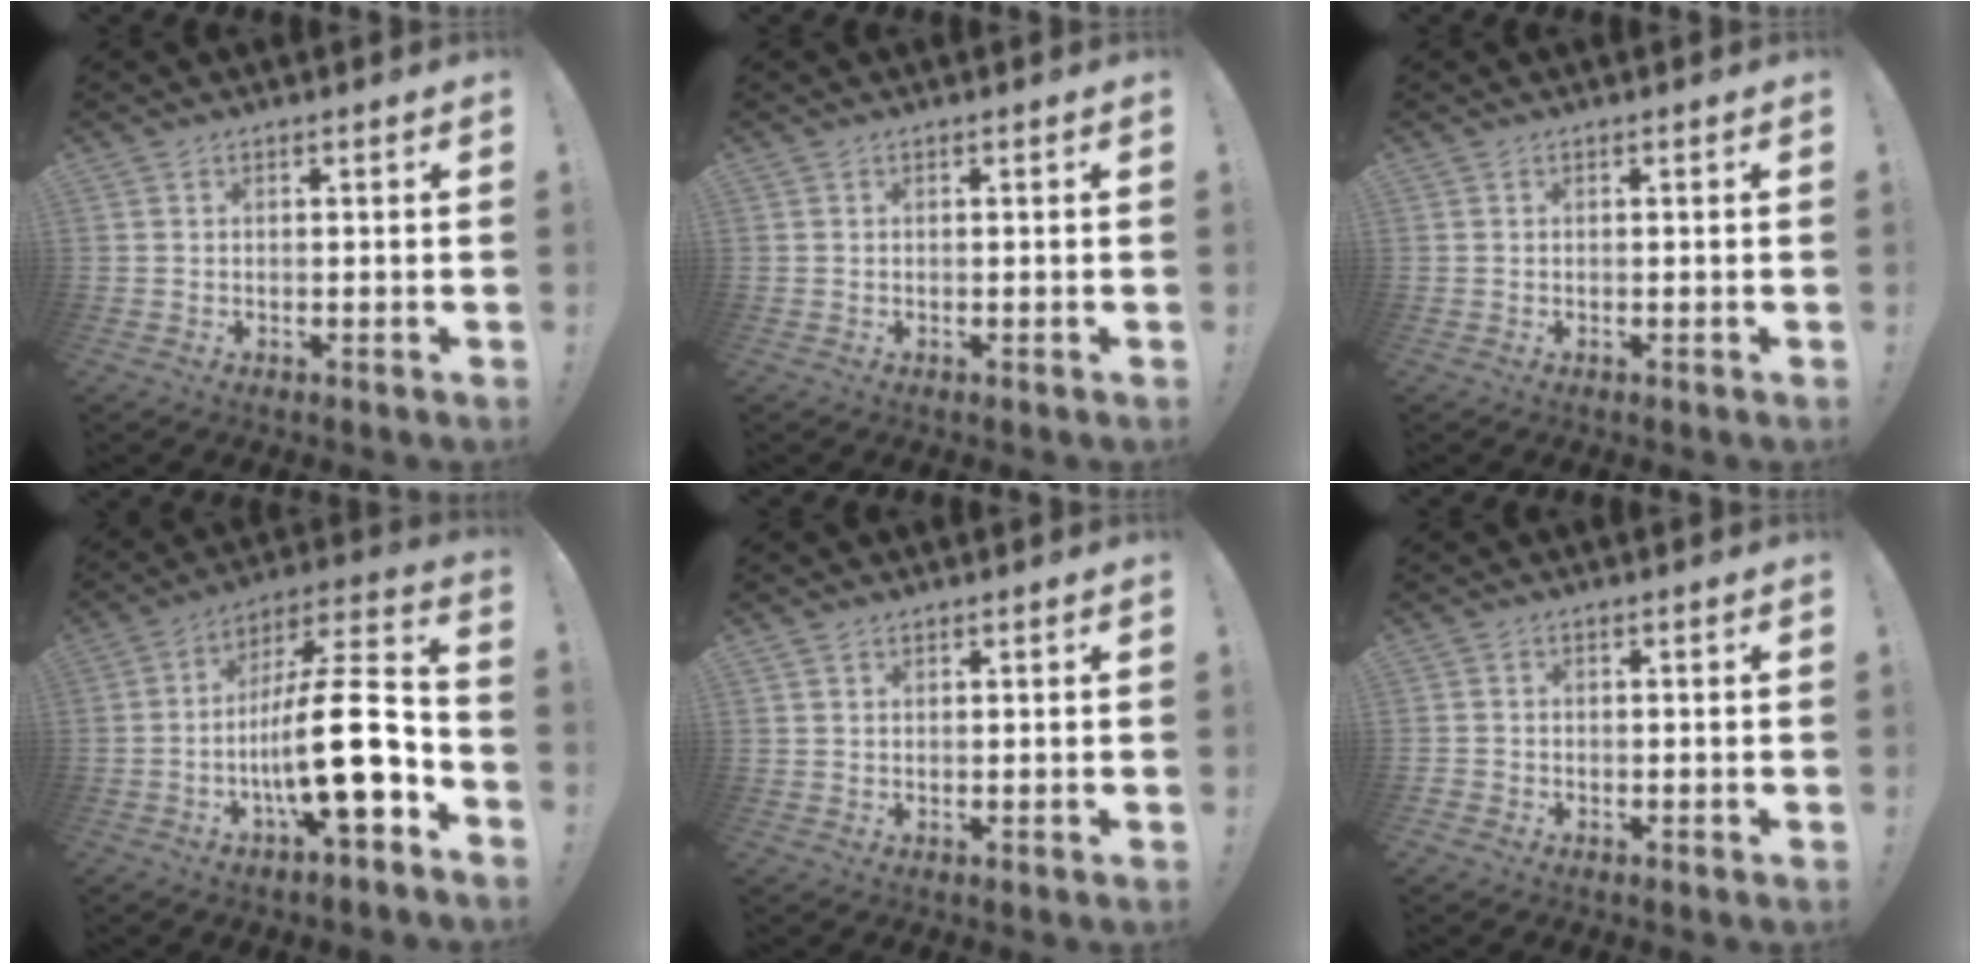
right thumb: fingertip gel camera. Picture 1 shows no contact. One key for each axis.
{"total": 0.0}
{"total": 0.0}
{"total": 21.5, "fx": -5.0, "fy": 6.1, "fz": 20.0, "tx": -0.346, "ty": 0.017, "tz": -0.085}
{"total": 0.8, "fx": 0.7, "fy": 0.2, "fz": 0.1, "tx": 0.003, "ty": -0.004, "tz": 0.014}
{"total": 1.0, "fx": -0.5, "fy": 0.8, "fz": 0.2, "tx": -0.002, "ty": 0.004, "tz": -0.010}